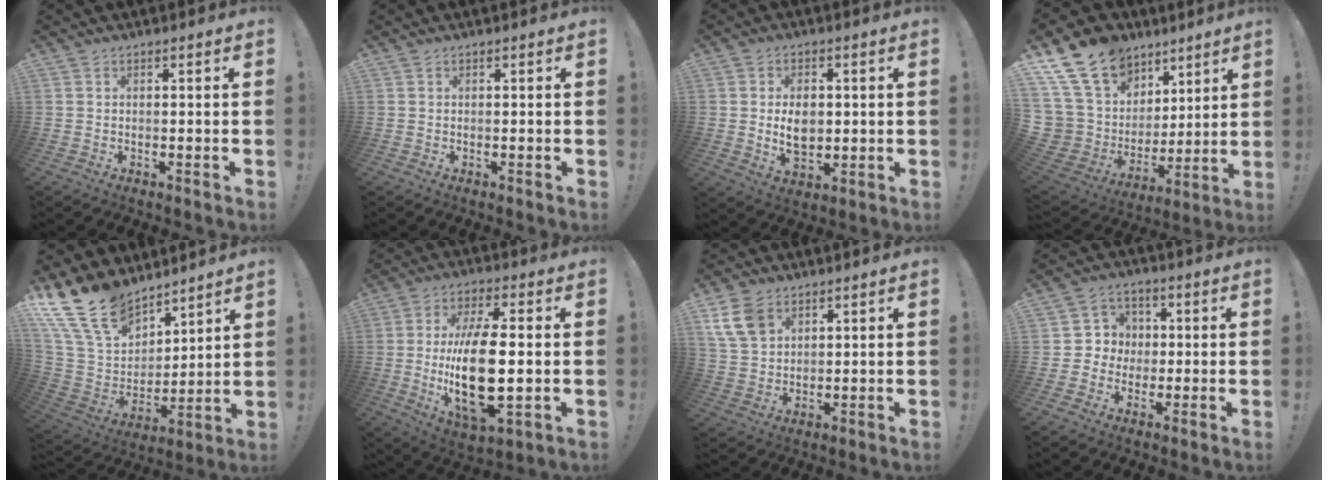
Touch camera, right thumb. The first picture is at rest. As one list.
[{"total": 0.0}, {"total": 8.0, "force": [0.2, 5.7, 5.6], "torque": [-0.081, -0.004, 0.001]}, {"total": 19.2, "force": [11.9, 12.7, 8.0], "torque": [-0.152, -0.080, 0.260]}, {"total": 18.7, "force": [13.8, 10.1, 7.8], "torque": [-0.179, -0.087, 0.272]}, {"total": 20.3, "force": [-1.4, 8.7, 18.3], "torque": [-0.353, -0.015, -0.023]}, {"total": 9.8, "force": [5.4, 6.6, 4.9], "torque": [-0.095, -0.015, 0.108]}, {"total": 6.5, "force": [-0.7, 6.4, 0.9], "torque": [-0.014, 0.010, -0.009]}]